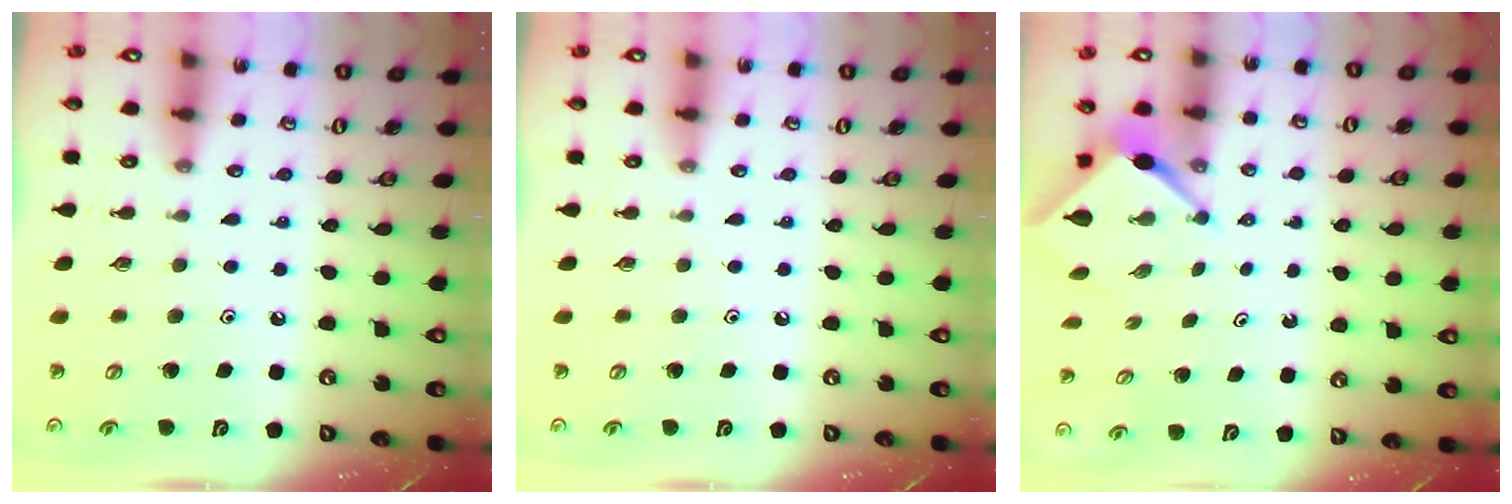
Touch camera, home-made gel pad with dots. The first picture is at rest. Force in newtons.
{"total": 0.0}
{"total": 3.0, "press": 3.0, "slide": 0.2}